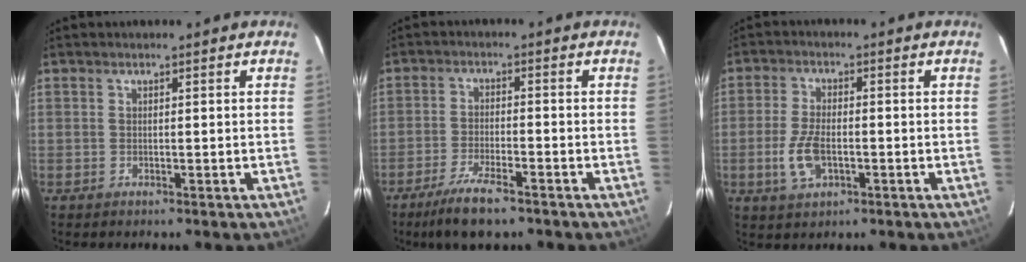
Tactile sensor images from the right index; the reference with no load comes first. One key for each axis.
{"total": 8.9, "fx": -6.4, "fy": 2.1, "fz": 5.8, "tx": -0.136, "ty": -0.019, "tz": -0.117}
{"total": 6.9, "fx": -2.0, "fy": 3.5, "fz": 5.6, "tx": -0.123, "ty": -0.002, "tz": -0.035}